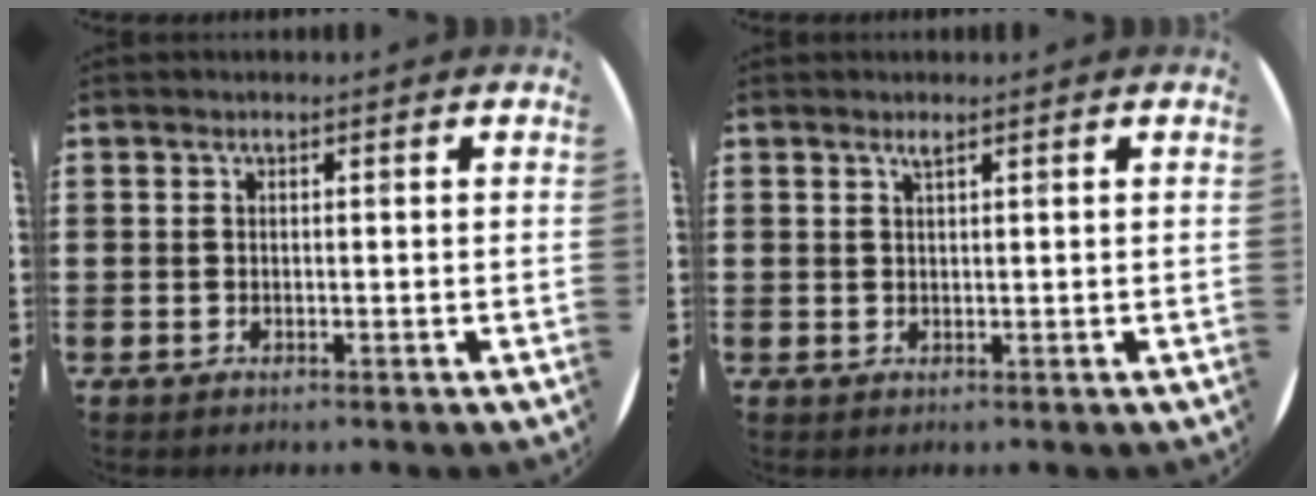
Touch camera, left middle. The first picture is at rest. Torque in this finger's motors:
{"motor_torque": [0.54, -0.04, 0.00, 0.00]}